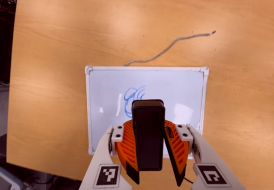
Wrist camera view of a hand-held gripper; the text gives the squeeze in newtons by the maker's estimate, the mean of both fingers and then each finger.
{"total": 10.0, "left": 9.3, "right": 10.7}